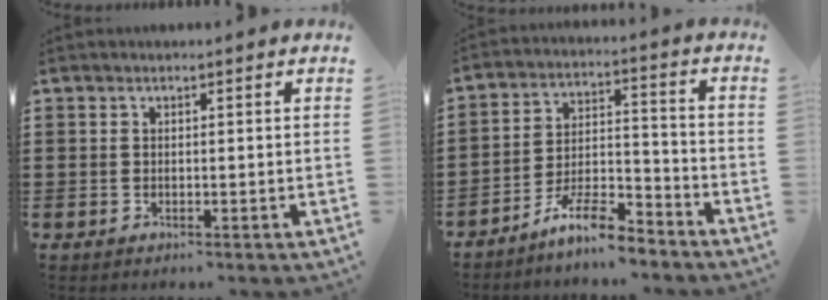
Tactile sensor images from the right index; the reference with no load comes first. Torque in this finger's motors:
{"motor_torque": [0.18, 1.49, -0.35, -0.21]}